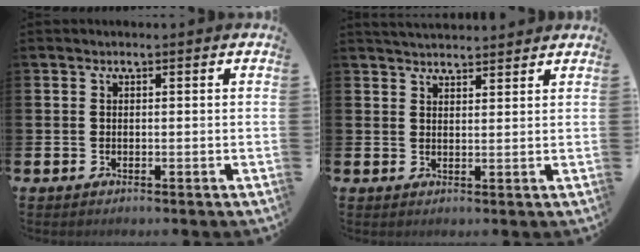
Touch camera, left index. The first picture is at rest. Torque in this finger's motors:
{"motor_torque": [-0.28, -0.40, 0.40, 0.11]}